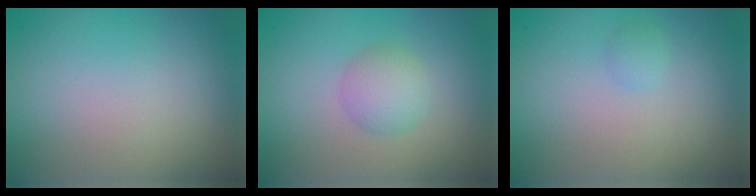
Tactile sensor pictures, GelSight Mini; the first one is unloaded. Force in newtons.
{"total": 2.4, "press": 2.4, "slide": 0.0}
{"total": 0.8, "press": 0.8, "slide": 0.0}